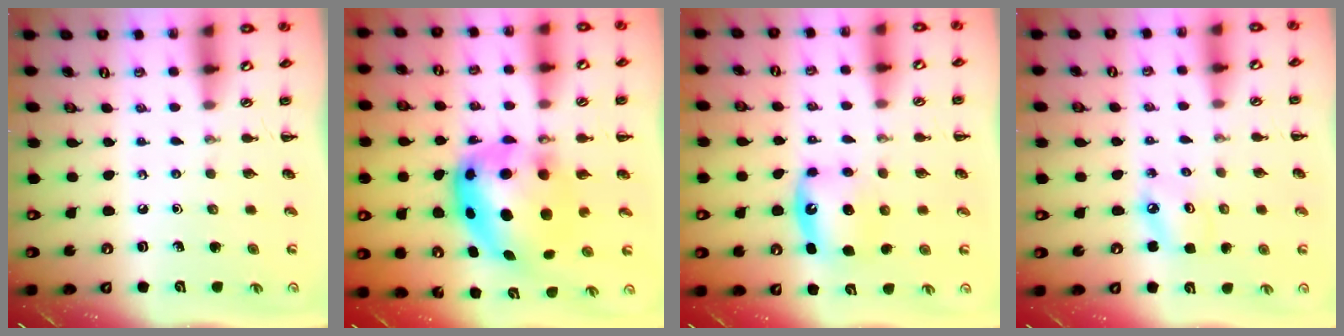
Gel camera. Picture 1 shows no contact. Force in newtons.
{"total": 10.7, "press": 10.5, "slide": 2.5}
{"total": 5.6, "press": 5.6, "slide": 0.9}
{"total": 3.6, "press": 3.5, "slide": 0.5}